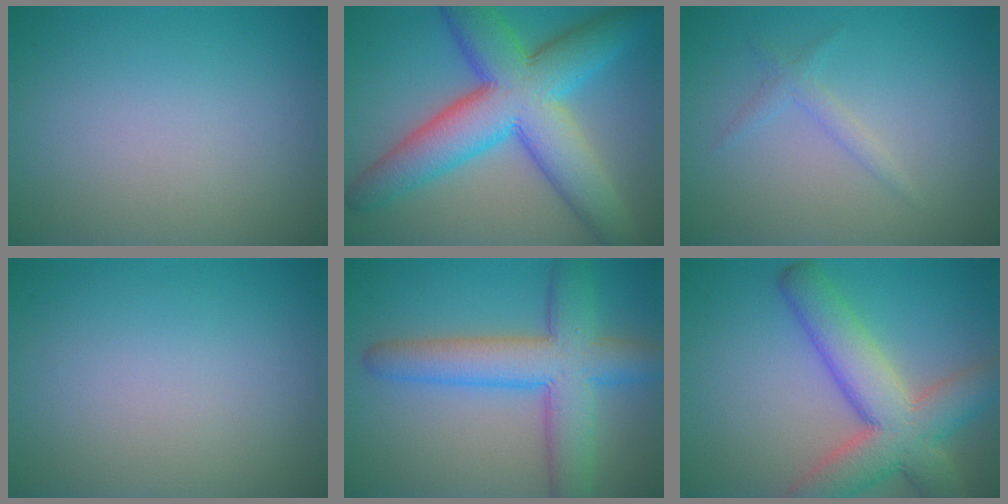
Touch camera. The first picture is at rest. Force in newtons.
{"total": 11.5, "press": 11.5, "slide": 0.5}
{"total": 1.3, "press": 1.3, "slide": 0.0}
{"total": 0.0}
{"total": 7.7, "press": 7.7, "slide": 0.2}
{"total": 8.5, "press": 8.5, "slide": 0.5}